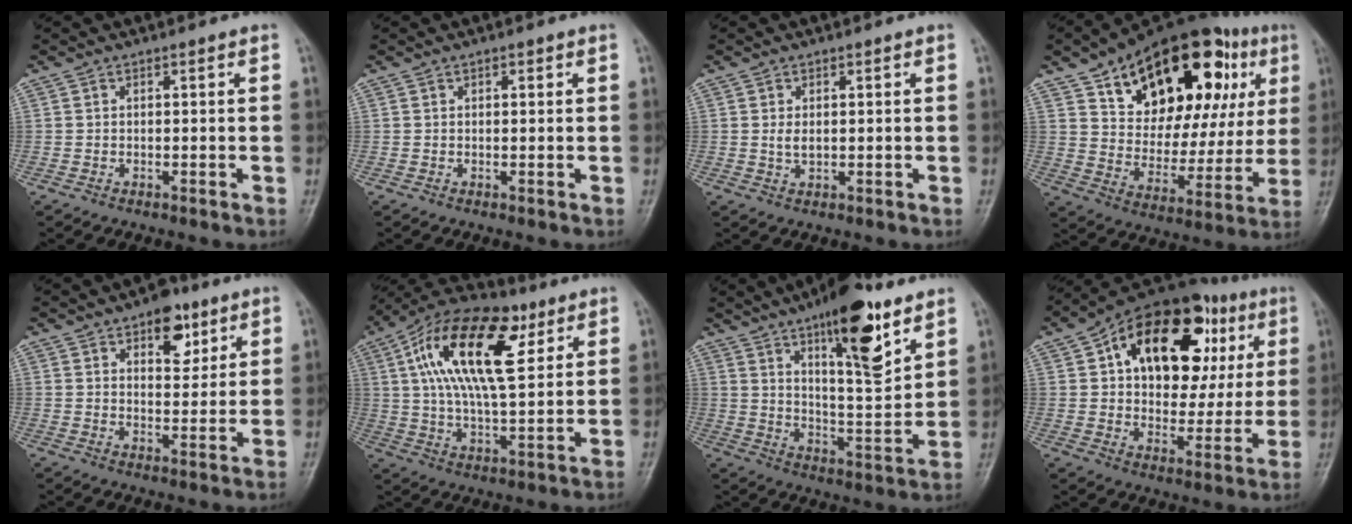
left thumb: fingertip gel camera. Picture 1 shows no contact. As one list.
[{"total": 0.9, "force": [0.4, 0.5, 0.7], "torque": [-0.007, 0.001, 0.005]}, {"total": 2.2, "force": [0.3, 1.2, 1.8], "torque": [-0.035, 0.001, 0.008]}, {"total": 29.8, "force": [13.2, 15.7, 21.7], "torque": [-0.275, -0.001, 0.207]}, {"total": 8.4, "force": [4.6, 4.6, 5.3], "torque": [-0.041, -0.020, 0.062]}, {"total": 21.1, "force": [7.9, 9.5, 17.1], "torque": [-0.292, -0.002, 0.130]}, {"total": 17.4, "force": [10.1, 5.2, 13.1], "torque": [-0.175, -0.057, 0.165]}, {"total": 26.4, "force": [9.1, 15.8, 19.1], "torque": [-0.233, 0.023, 0.139]}]